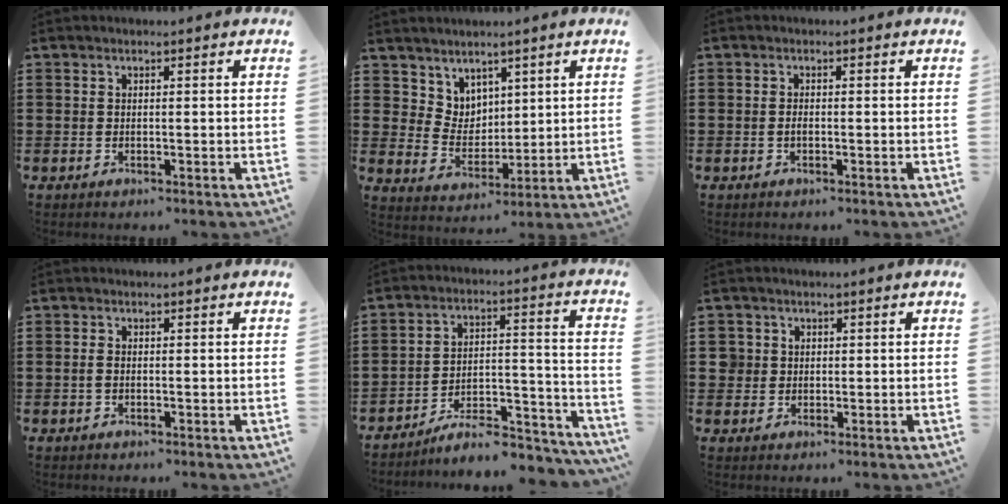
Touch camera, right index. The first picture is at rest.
{"total": 4.8, "force": [3.8, 2.8, -0.4], "torque": [-0.013, -0.006, 0.075]}
{"total": 0.9, "force": [-0.3, 0.3, 0.8], "torque": [-0.018, -0.004, -0.004]}
{"total": 0.8, "force": [-0.2, 0.0, 0.8], "torque": [-0.019, -0.002, -0.005]}
{"total": 7.6, "force": [-6.8, 1.2, 3.1], "torque": [-0.031, 0.017, -0.125]}
{"total": 2.5, "force": [0.5, 2.5, 0.2], "torque": [-0.017, 0.013, 0.006]}